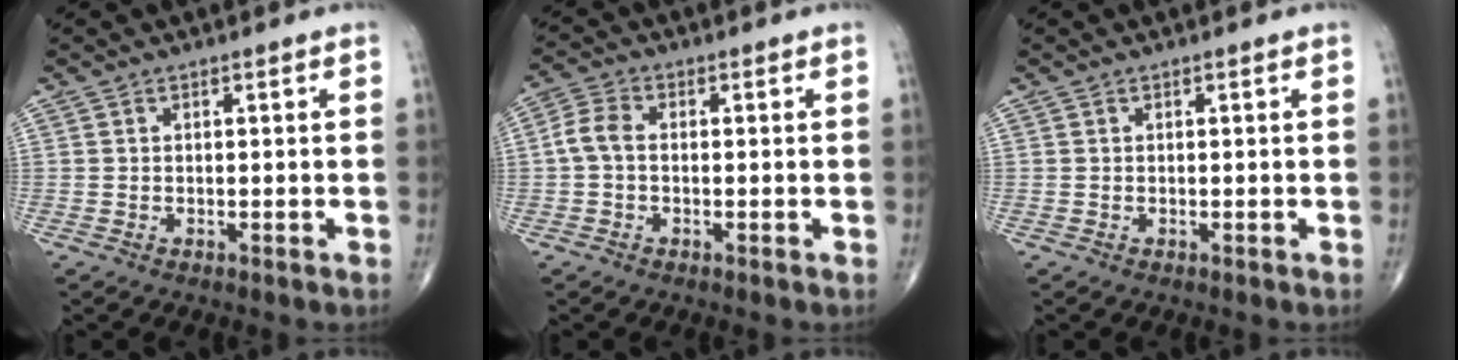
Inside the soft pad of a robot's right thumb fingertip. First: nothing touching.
{"total": 4.2, "force": [-0.3, 2.7, 3.3], "torque": [-0.069, 0.012, -0.015]}
{"total": 0.0}